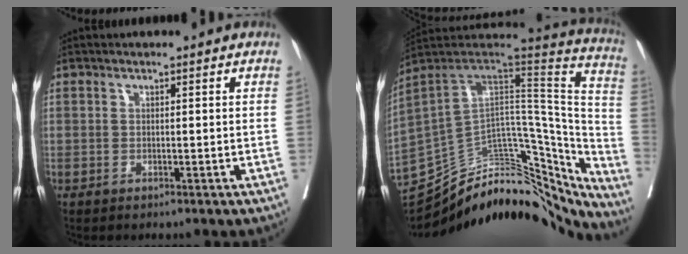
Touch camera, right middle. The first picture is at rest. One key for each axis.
{"total": 28.9, "fx": -23.4, "fy": 11.1, "fz": 12.7, "tx": -0.140, "ty": 0.036, "tz": -0.312}